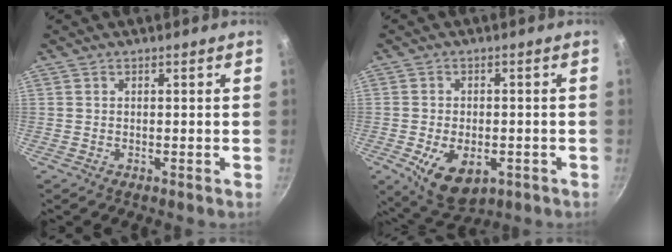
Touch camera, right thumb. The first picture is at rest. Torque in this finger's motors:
{"motor_torque": [-0.16, 0.53, 0.44, 0.41, 0.07]}